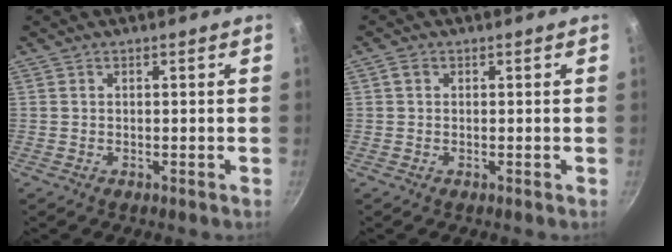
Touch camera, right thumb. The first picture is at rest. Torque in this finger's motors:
{"motor_torque": [0.44, 0.91, 0.41, 0.27, 0.00]}